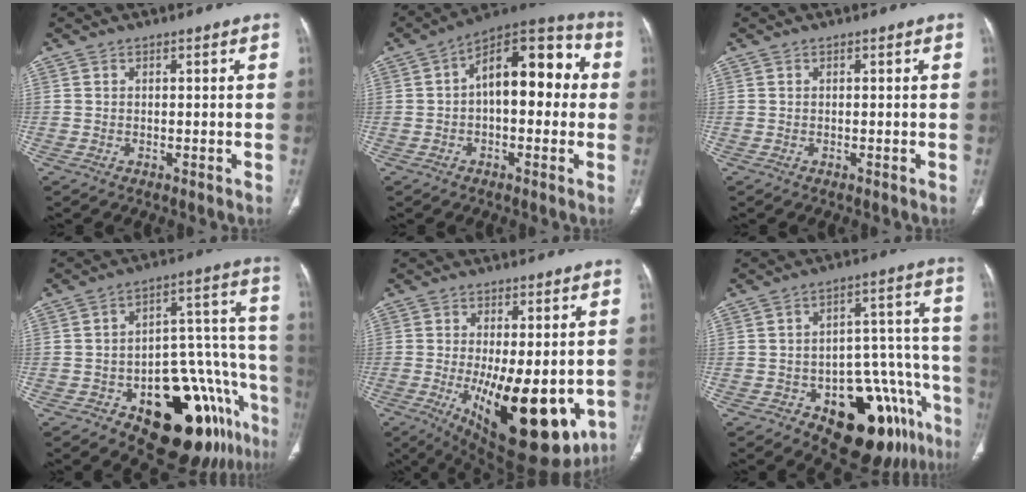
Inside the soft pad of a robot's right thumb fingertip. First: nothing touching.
{"total": 15.8, "force": [1.1, 8.4, 13.4], "torque": [-0.161, 0.046, 0.006]}
{"total": 0.0}
{"total": 23.0, "force": [-12.2, 9.9, 16.8], "torque": [-0.147, 0.094, -0.162]}
{"total": 20.6, "force": [-5.1, 8.2, 18.1], "torque": [-0.240, -0.032, -0.050]}
{"total": 20.0, "force": [-10.9, 9.2, 14.0], "torque": [-0.104, 0.086, -0.141]}